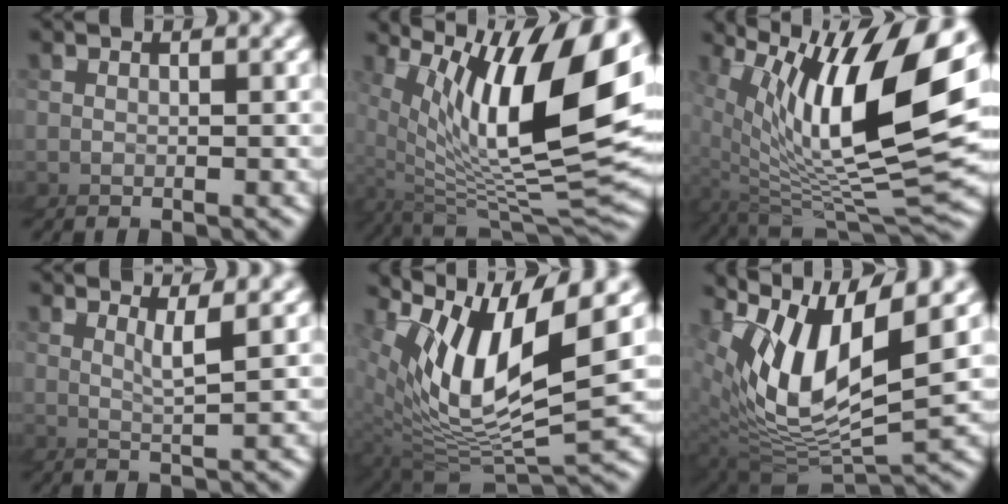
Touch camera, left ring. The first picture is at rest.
{"total": 11.0, "force": [3.9, 3.7, 9.6], "torque": [-0.159, 0.024, 0.057]}
{"total": 9.9, "force": [3.6, 3.1, 8.7], "torque": [-0.146, 0.025, 0.051]}
{"total": 4.3, "force": [2.7, -3.2, -0.8], "torque": [-0.016, 0.020, 0.038]}
{"total": 7.6, "force": [2.8, 4.0, 5.8], "torque": [-0.147, 0.026, 0.029]}
{"total": 6.6, "force": [2.4, 4.1, 4.6], "torque": [-0.131, 0.024, 0.022]}